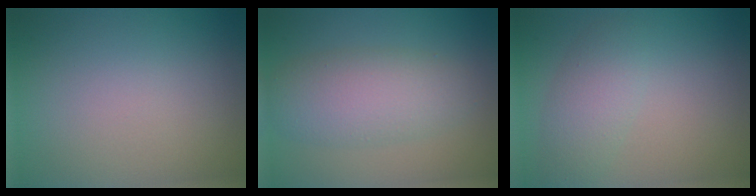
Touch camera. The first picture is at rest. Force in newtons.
{"total": 5.1, "press": 5.1, "slide": 0.1}
{"total": 3.0, "press": 3.0, "slide": 0.1}